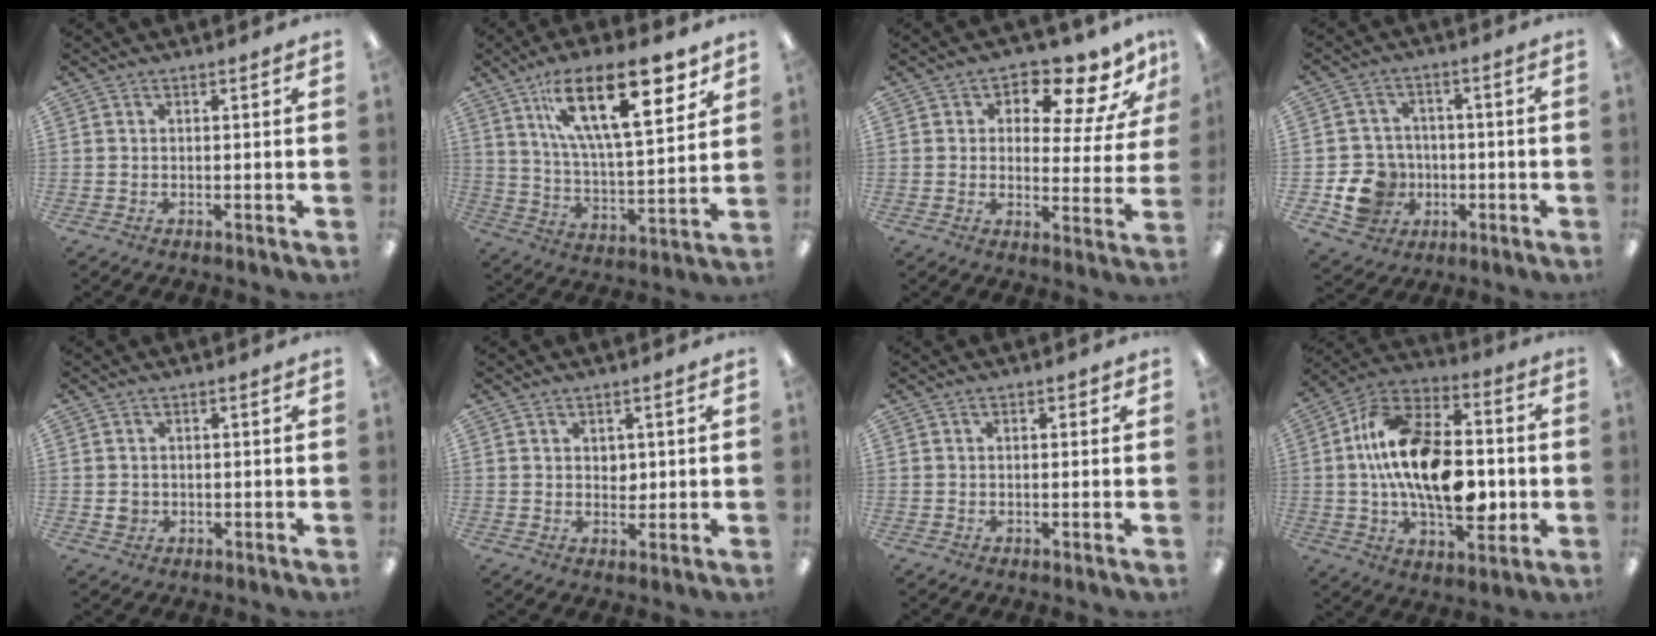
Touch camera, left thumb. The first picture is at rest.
{"total": 22.8, "force": [12.4, 8.6, 17.1], "torque": [-0.268, -0.049, 0.199]}
{"total": 9.2, "force": [6.4, 4.1, 5.1], "torque": [-0.072, -0.050, 0.108]}
{"total": 10.6, "force": [-3.1, 9.4, 3.5], "torque": [-0.089, 0.028, -0.046]}
{"total": 2.0, "force": [0.0, 1.8, 0.9], "torque": [-0.010, 0.001, -0.003]}
{"total": 2.5, "force": [1.1, 1.8, 1.2], "torque": [-0.010, -0.002, 0.016]}
{"total": 1.2, "force": [0.3, 0.7, 0.9], "torque": [-0.010, 0.000, 0.004]}
{"total": 21.3, "force": [0.0, 13.0, 16.9], "torque": [-0.302, 0.009, 0.003]}